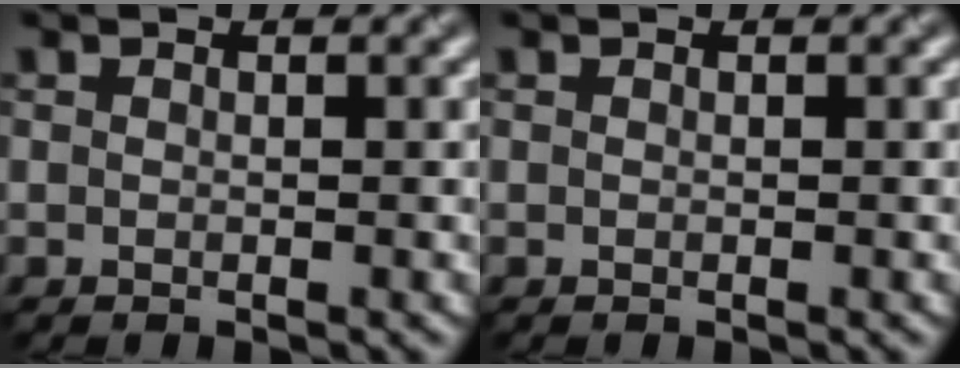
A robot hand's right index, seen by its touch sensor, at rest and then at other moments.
{"total": 0.0}